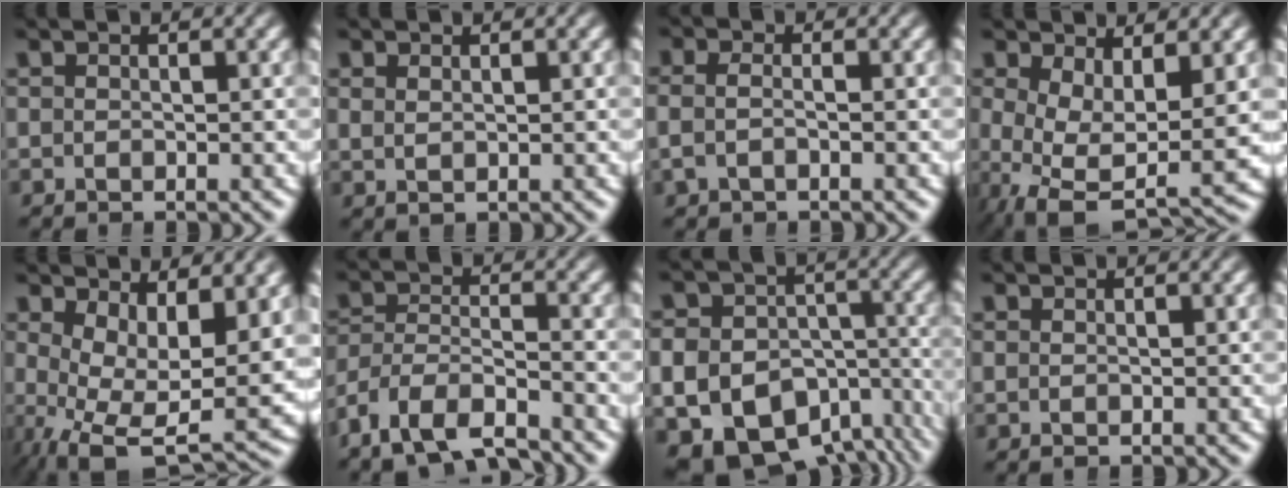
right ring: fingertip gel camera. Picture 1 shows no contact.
{"total": 1.1, "force": [0.9, -0.1, 0.6], "torque": [-0.001, 0.000, 0.024]}
{"total": 2.0, "force": [-0.1, 1.4, 1.5], "torque": [-0.036, 0.001, -0.002]}
{"total": 7.3, "force": [-1.6, 4.6, 5.4], "torque": [-0.123, -0.057, 0.000]}
{"total": 8.8, "force": [-1.7, 4.8, 7.2], "torque": [-0.131, -0.054, -0.001]}
{"total": 7.8, "force": [-4.6, 5.5, 3.2], "torque": [-0.085, -0.036, -0.075]}
{"total": 16.4, "force": [-7.0, 13.0, 7.1], "torque": [-0.133, -0.064, -0.106]}
{"total": 0.0}